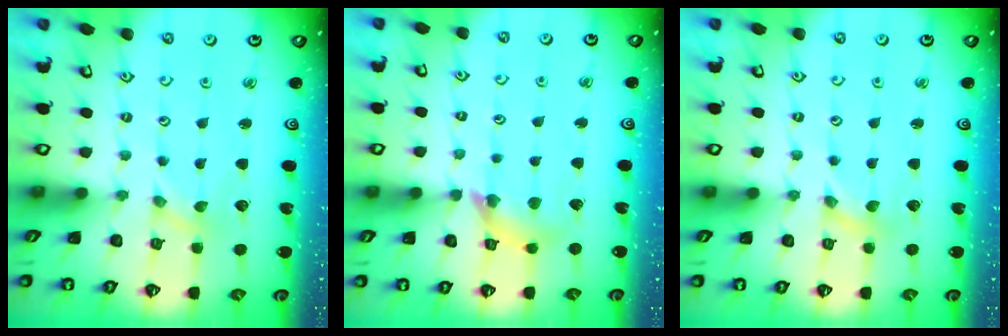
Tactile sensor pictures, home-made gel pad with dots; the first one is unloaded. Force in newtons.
{"total": 10.9, "press": 10.8, "slide": 1.4}
{"total": 0.0}